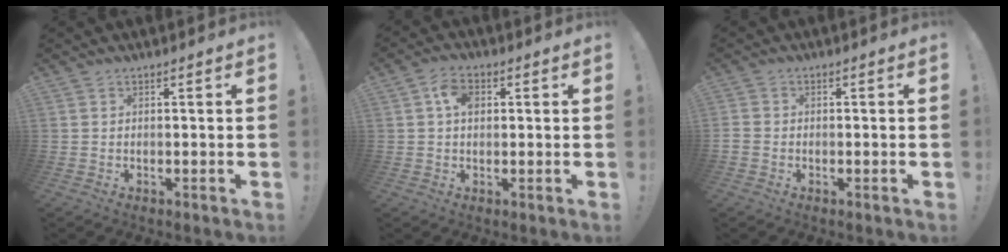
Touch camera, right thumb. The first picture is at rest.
{"total": 5.5, "force": [1.4, 3.8, 3.7], "torque": [-0.062, 0.007, 0.025]}
{"total": 1.8, "force": [-1.1, 1.2, 0.7], "torque": [-0.007, 0.007, -0.018]}